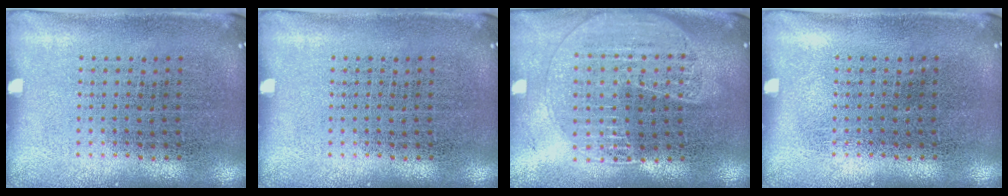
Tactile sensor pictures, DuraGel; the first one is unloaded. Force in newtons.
{"total": 0.0}
{"total": 1.7, "press": 1.5, "slide": 0.6}
{"total": 0.0}